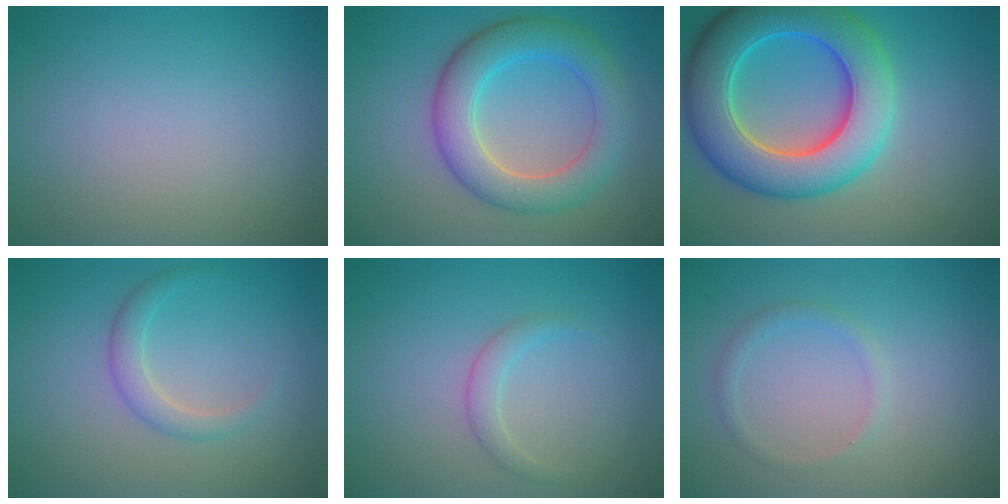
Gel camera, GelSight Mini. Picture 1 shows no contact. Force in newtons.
{"total": 6.1, "press": 6.1, "slide": 0.5}
{"total": 10.1, "press": 10.1, "slide": 0.6}
{"total": 2.0, "press": 2.0, "slide": 0.2}
{"total": 1.4, "press": 1.4, "slide": 0.1}
{"total": 1.2, "press": 1.2, "slide": 0.1}